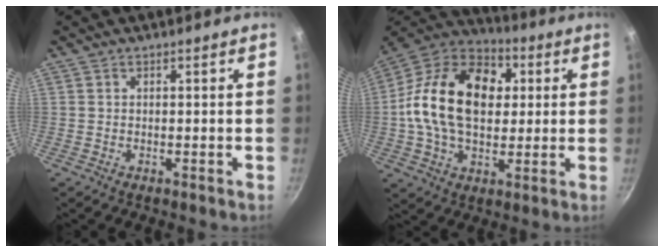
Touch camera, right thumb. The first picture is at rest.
{"total": 22.8, "force": [2.8, 15.5, 16.5], "torque": [-0.266, 0.024, 0.033]}